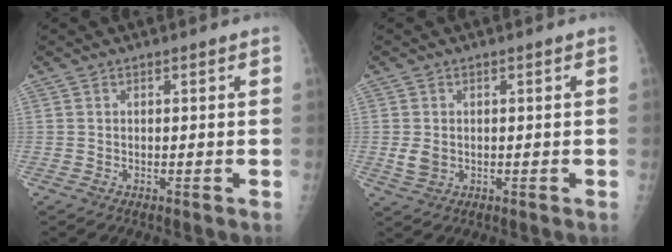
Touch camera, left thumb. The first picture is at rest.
{"total": 2.8, "force": [-0.1, 2.2, 1.7], "torque": [-0.031, -0.004, 0.002]}